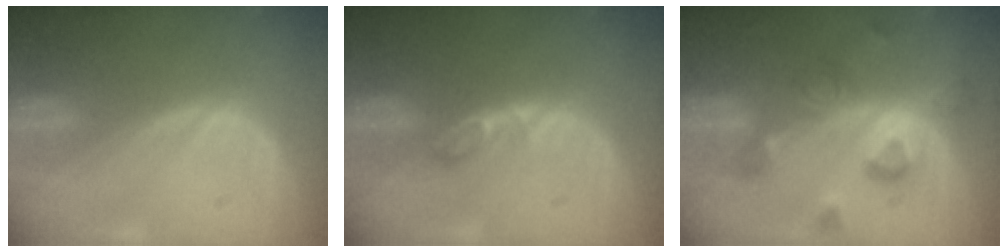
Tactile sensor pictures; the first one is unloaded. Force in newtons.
{"total": 2.5, "press": 2.5, "slide": 0.4}
{"total": 8.0, "press": 7.7, "slide": 2.1}